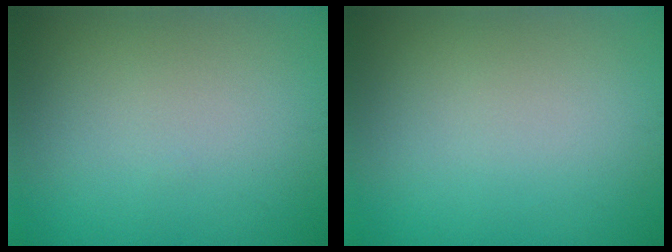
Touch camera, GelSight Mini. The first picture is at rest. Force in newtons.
{"total": 0.0}